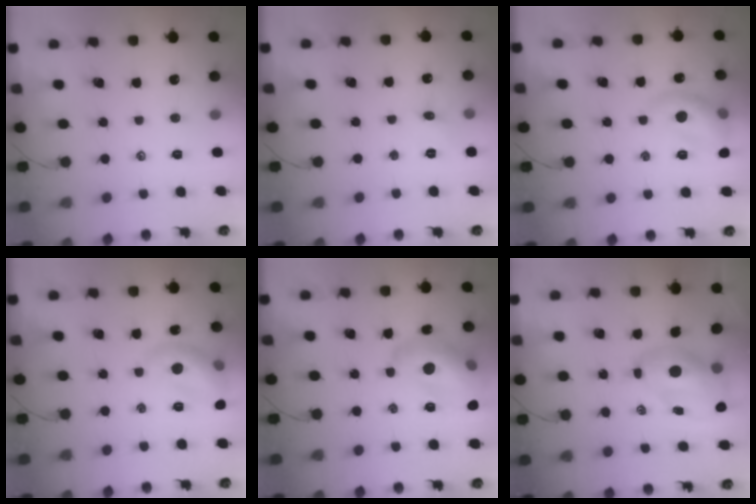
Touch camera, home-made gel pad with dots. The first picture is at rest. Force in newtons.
{"total": 4.3, "press": 4.0, "slide": 1.4}
{"total": 12.5, "press": 12.4, "slide": 1.1}
{"total": 11.7, "press": 11.7, "slide": 1.0}
{"total": 16.7, "press": 16.6, "slide": 2.0}
{"total": 9.6, "press": 9.2, "slide": 2.6}